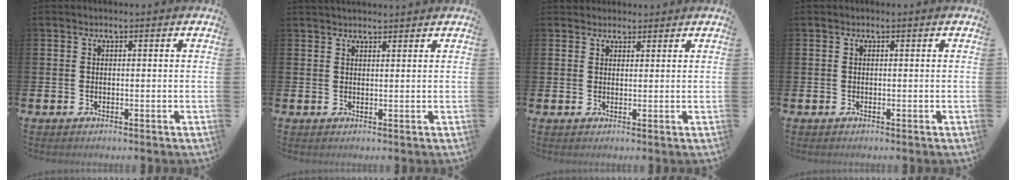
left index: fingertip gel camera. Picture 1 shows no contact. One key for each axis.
{"total": 1.7, "fx": 1.7, "fy": 0.2, "fz": 0.3, "tx": 0.001, "ty": -0.008, "tz": 0.029}
{"total": 2.2, "fx": 2.0, "fy": 0.8, "fz": -0.2, "tx": 0.008, "ty": -0.005, "tz": 0.036}
{"total": 0.0}